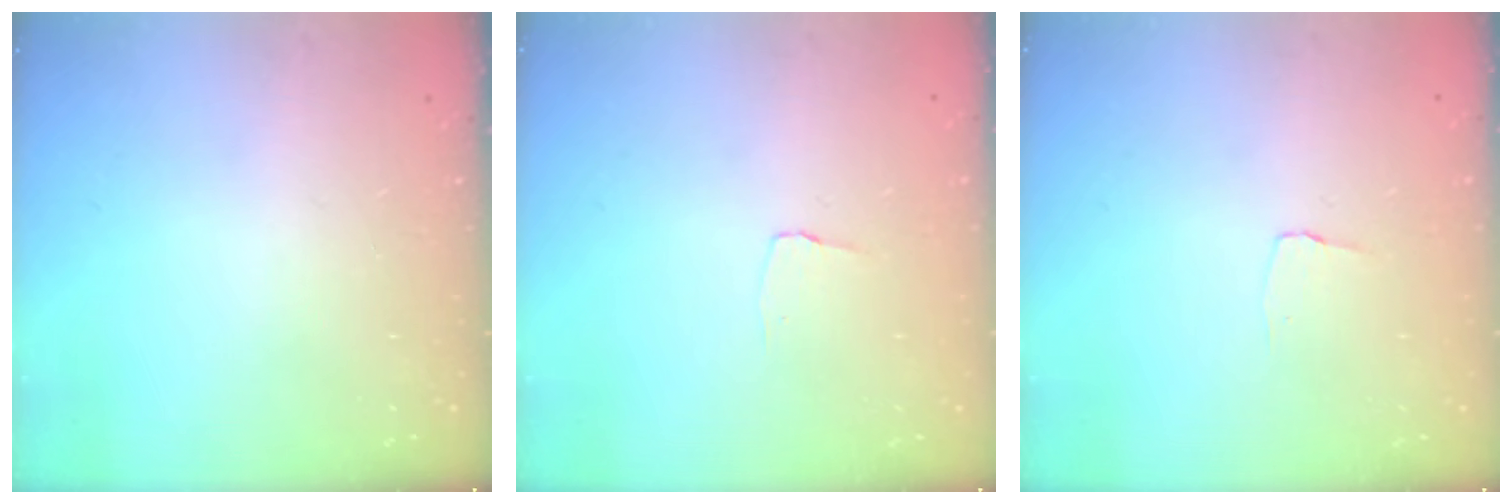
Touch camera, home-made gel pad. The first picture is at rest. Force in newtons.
{"total": 2.9, "press": 2.8, "slide": 0.3}
{"total": 2.9, "press": 2.8, "slide": 0.3}